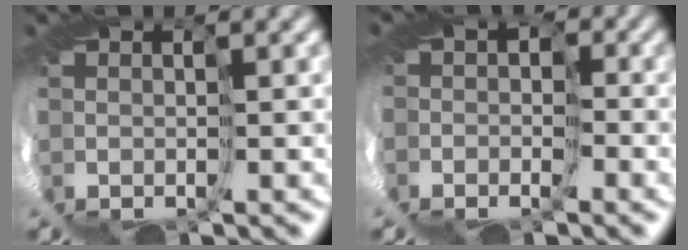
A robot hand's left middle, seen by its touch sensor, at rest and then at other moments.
{"total": 5.5, "force": [-1.2, 4.8, 2.5], "torque": [-0.045, 0.004, -0.038]}